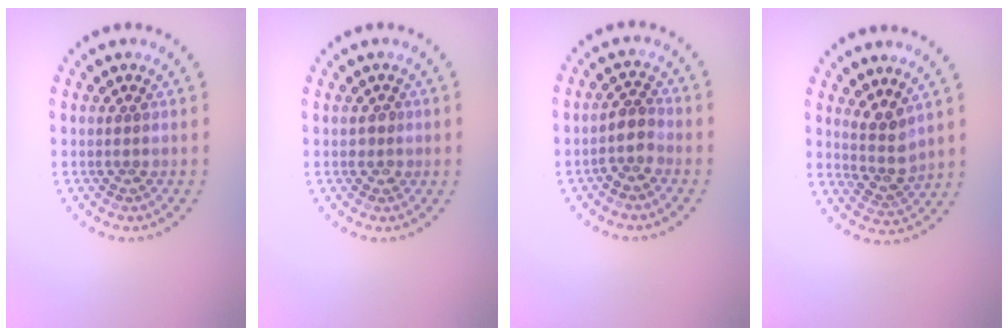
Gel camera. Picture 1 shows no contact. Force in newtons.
{"total": 0.9, "press": 0.7, "slide": 0.5}
{"total": 2.2, "press": 1.6, "slide": 1.4}
{"total": 2.8, "press": 2.2, "slide": 1.6}